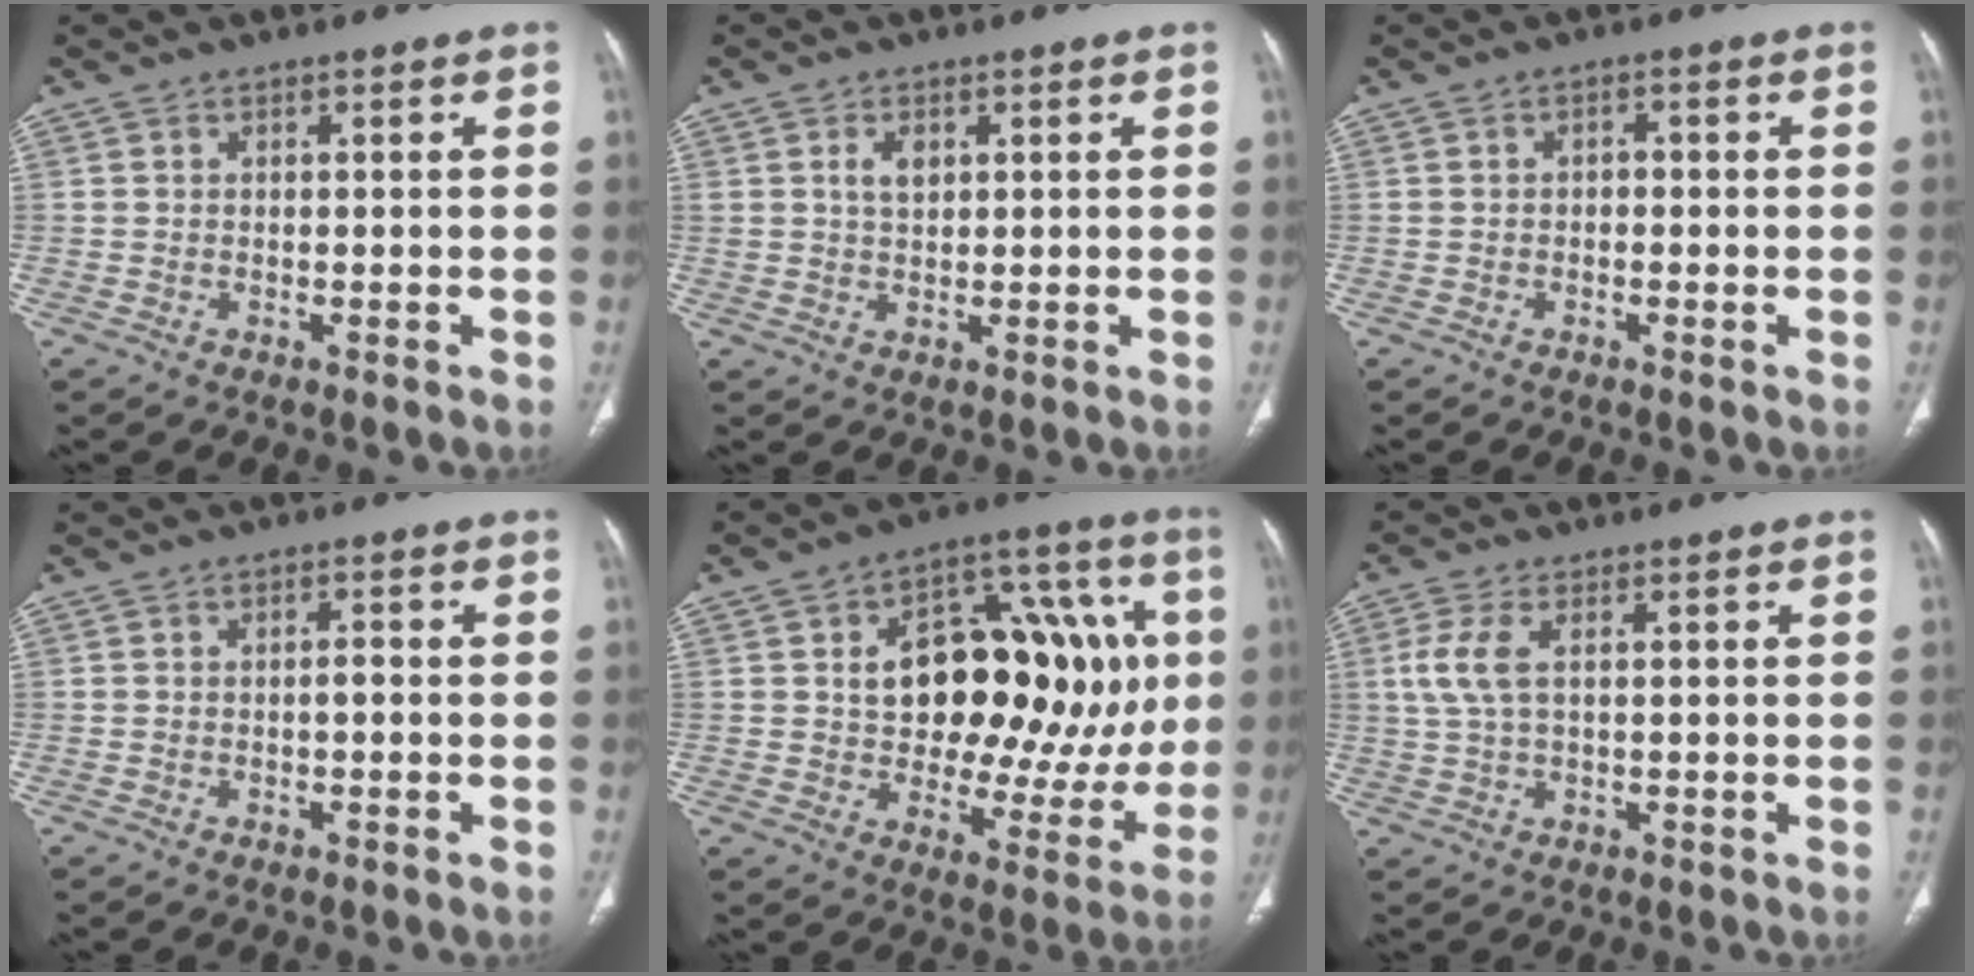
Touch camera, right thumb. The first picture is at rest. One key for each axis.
{"total": 3.1, "fx": 1.2, "fy": 1.8, "fz": 2.1, "tx": -0.032, "ty": -0.004, "tz": 0.024}
{"total": 1.2, "fx": -0.2, "fy": 0.9, "fz": 0.8, "tx": -0.009, "ty": 0.007, "tz": -0.004}
{"total": 1.2, "fx": -0.3, "fy": 0.5, "fz": 1.0, "tx": -0.016, "ty": 0.003, "tz": -0.006}
{"total": 25.6, "fx": 3.4, "fy": 14.6, "fz": 20.8, "tx": -0.241, "ty": 0.022, "tz": 0.060}
{"total": 5.7, "fx": 1.4, "fy": 2.6, "fz": 4.9, "tx": -0.127, "ty": 0.006, "tz": 0.031}